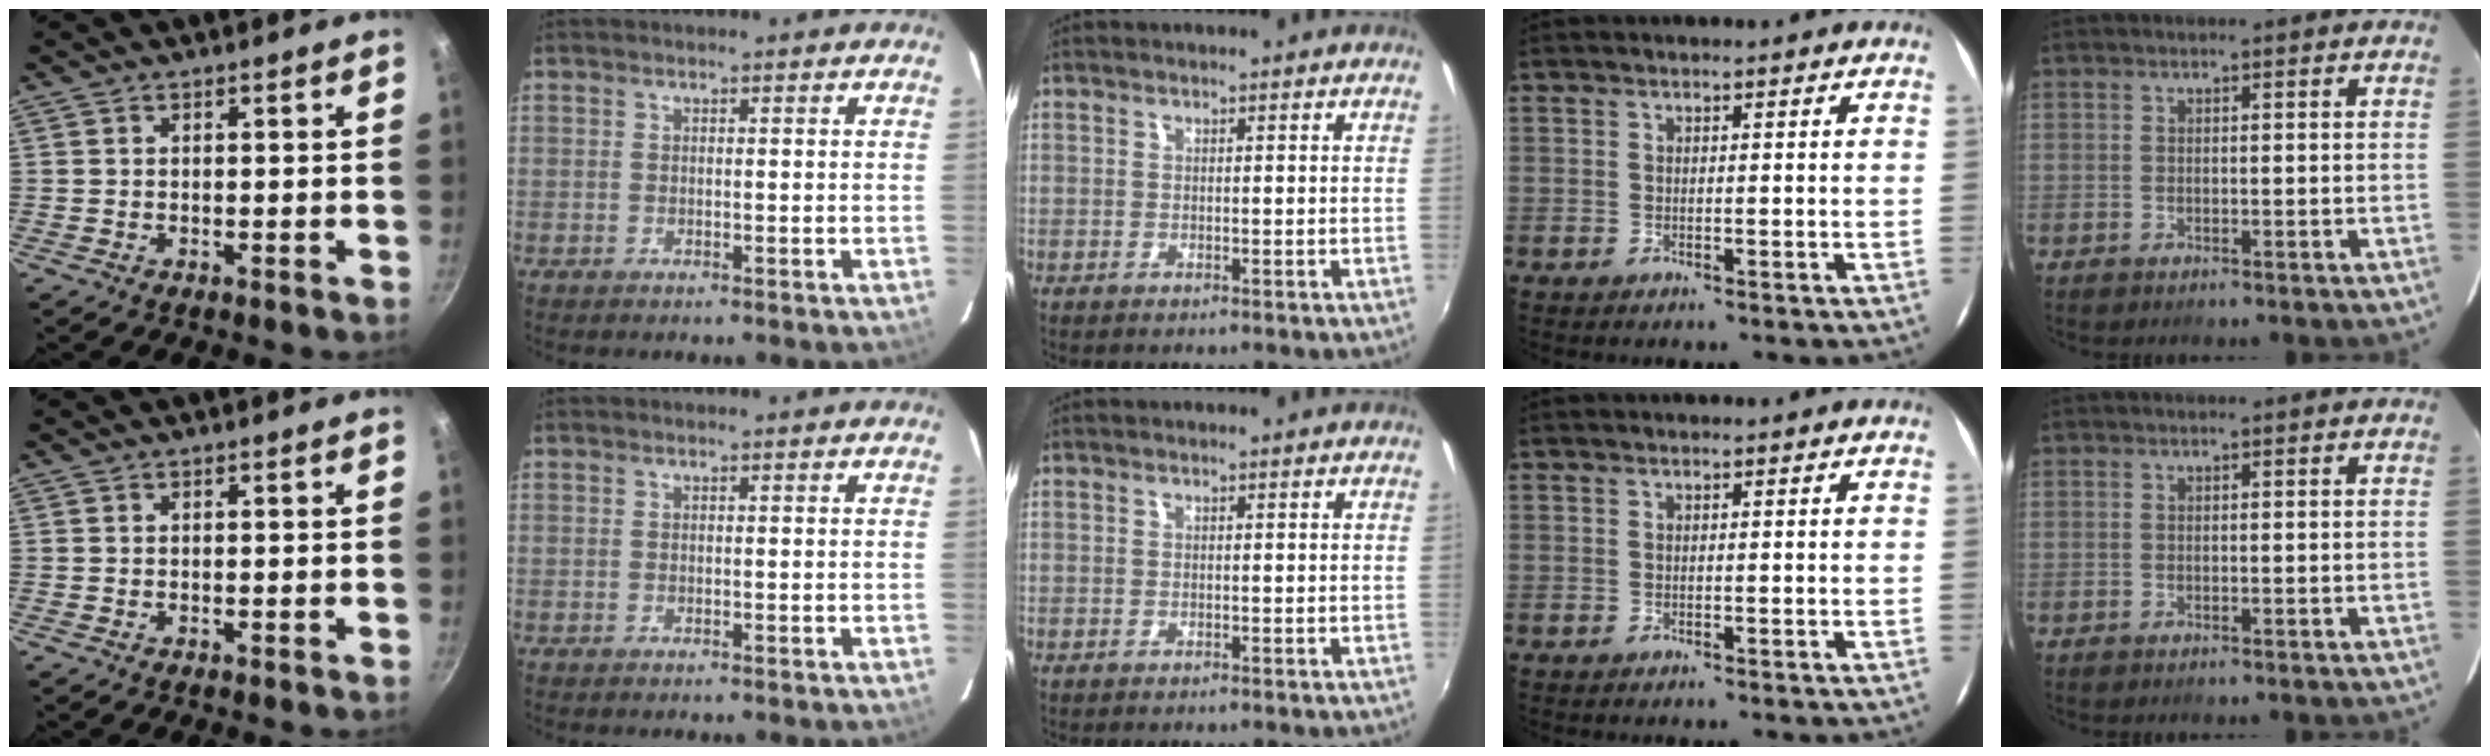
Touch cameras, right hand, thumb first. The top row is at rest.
{}